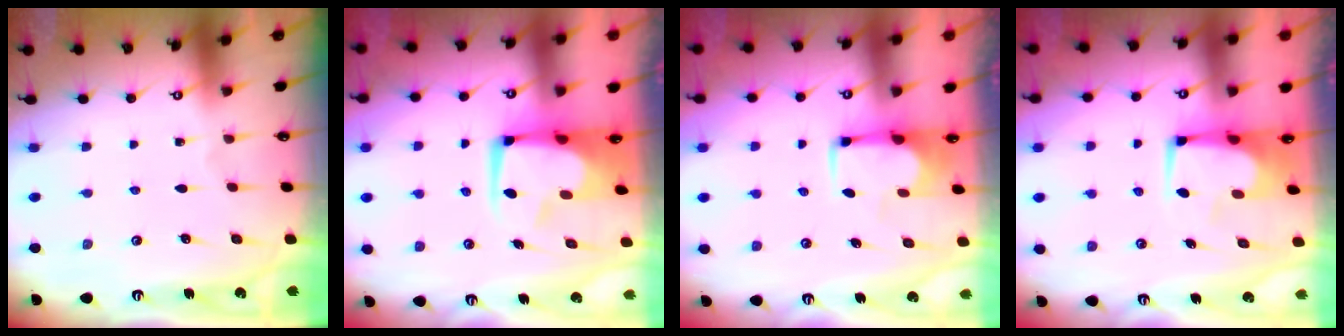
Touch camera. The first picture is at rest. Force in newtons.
{"total": 5.3, "press": 5.2, "slide": 1.0}
{"total": 1.7, "press": 1.5, "slide": 0.8}
{"total": 1.5, "press": 1.5, "slide": 0.2}